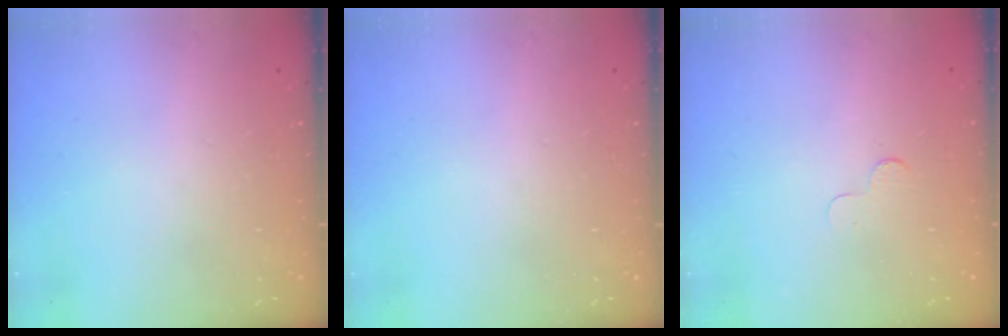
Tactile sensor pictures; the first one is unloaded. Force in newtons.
{"total": 0.0}
{"total": 2.5, "press": 2.5, "slide": 0.2}